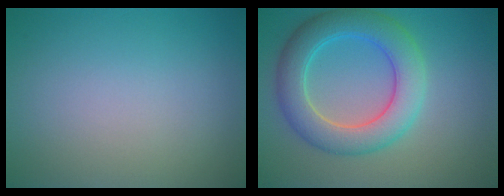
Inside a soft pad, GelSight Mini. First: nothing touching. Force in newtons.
{"total": 6.3, "press": 6.3, "slide": 0.6}